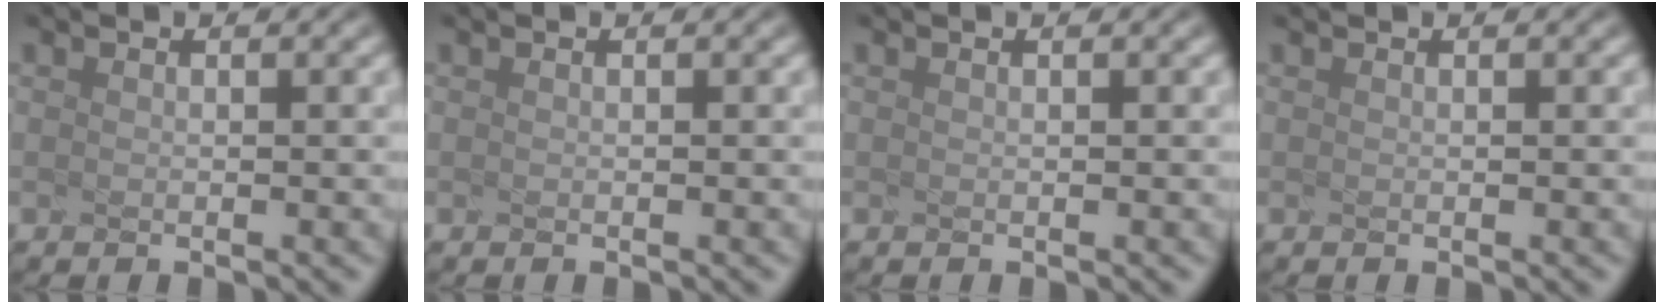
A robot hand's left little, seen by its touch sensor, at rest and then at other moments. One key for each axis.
{"total": 0.0}
{"total": 0.0}
{"total": 0.0}